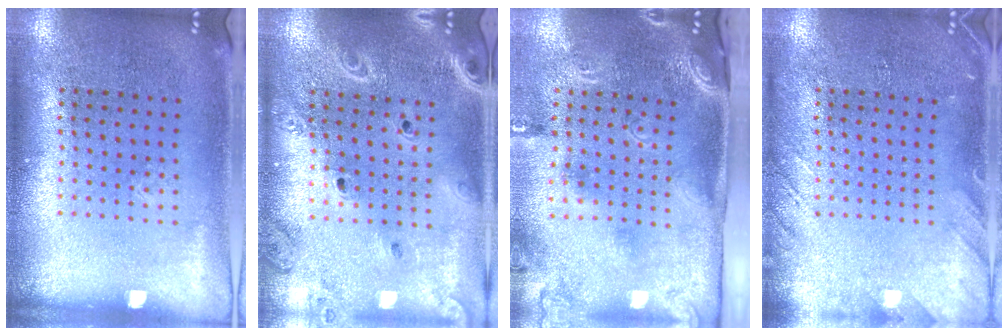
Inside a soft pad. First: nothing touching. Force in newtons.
{"total": 2.0, "press": 1.9, "slide": 0.7}
{"total": 2.8, "press": 1.9, "slide": 2.0}
{"total": 1.8, "press": 1.8, "slide": 0.1}